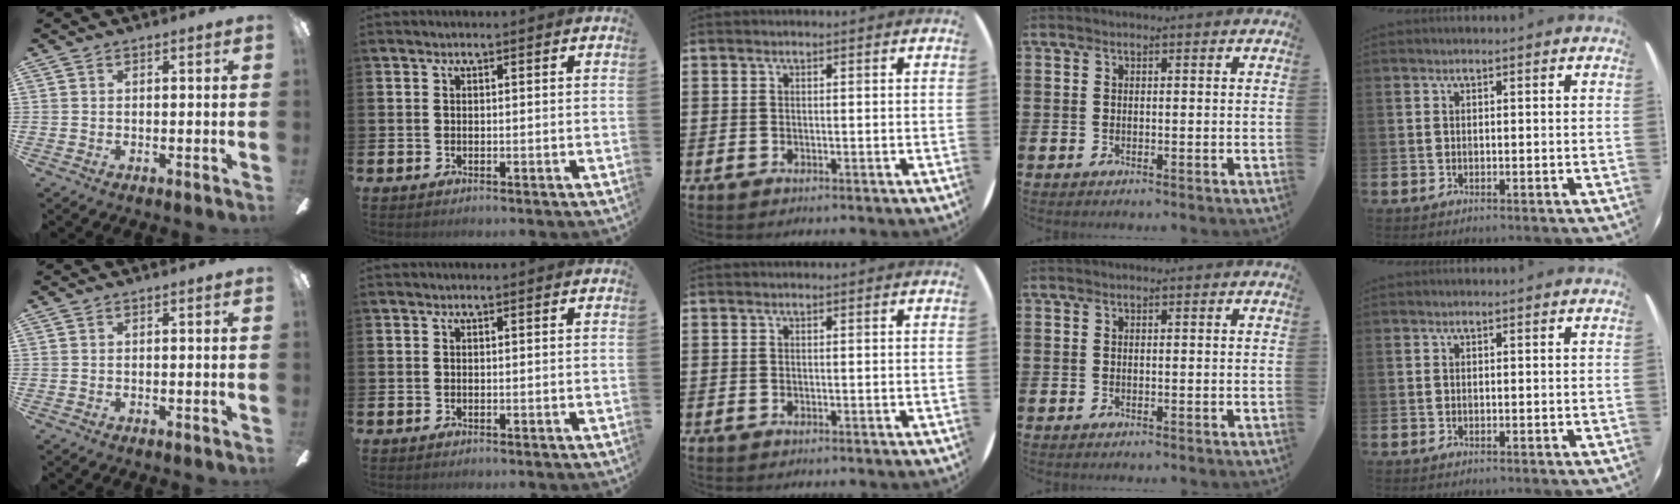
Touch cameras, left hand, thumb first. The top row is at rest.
{}